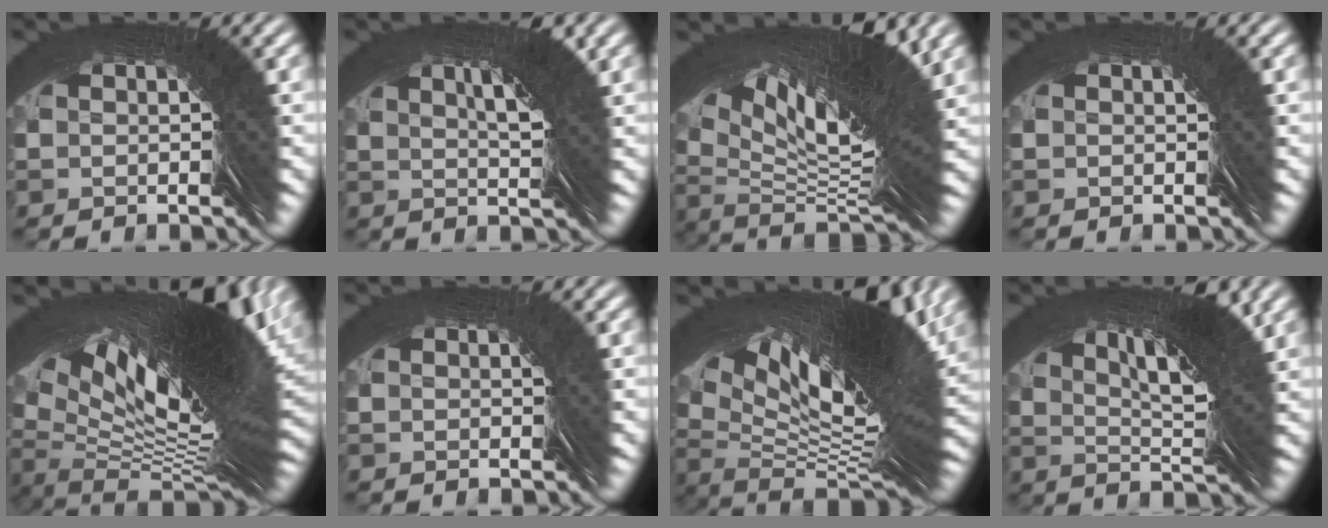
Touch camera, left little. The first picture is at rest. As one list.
[{"total": 4.9, "force": [1.8, -4.5, 1.0], "torque": [0.021, 0.045, 0.023]}, {"total": 9.9, "force": [3.7, 0.0, 9.2], "torque": [-0.113, 0.043, 0.054]}, {"total": 0.9, "force": [0.0, -0.5, -0.8], "torque": [0.013, 0.005, 0.000]}, {"total": 14.6, "force": [2.9, 3.7, 13.8], "torque": [-0.185, 0.024, 0.051]}, {"total": 0.9, "force": [0.0, -0.4, -0.8], "torque": [0.012, 0.004, -0.001]}, {"total": 12.3, "force": [3.2, 1.6, 11.8], "torque": [-0.151, 0.033, 0.050]}, {"total": 5.9, "force": [2.7, -3.8, 3.7], "torque": [-0.007, 0.056, 0.032]}]